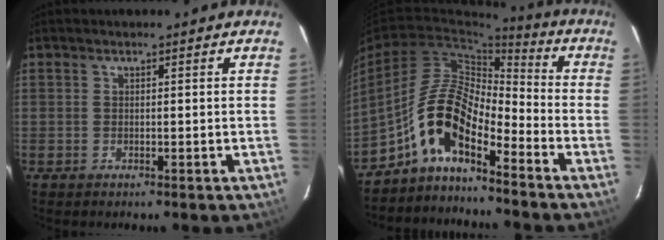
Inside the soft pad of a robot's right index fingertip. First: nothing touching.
{"total": 10.5, "force": [-6.8, 3.6, 7.2], "torque": [-0.142, 0.018, -0.138]}